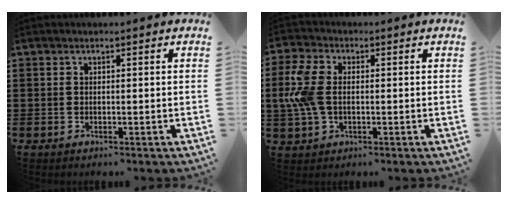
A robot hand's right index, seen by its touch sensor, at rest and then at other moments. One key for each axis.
{"total": 7.5, "fx": 0.4, "fy": 4.6, "fz": 5.9, "tx": -0.160, "ty": 0.002, "tz": -0.003}